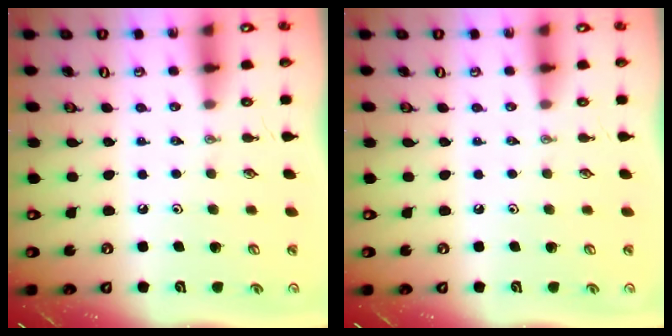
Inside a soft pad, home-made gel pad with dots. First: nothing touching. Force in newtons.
{"total": 0.0}